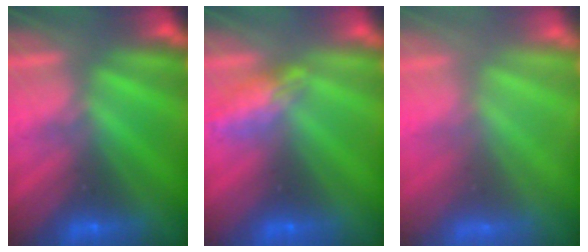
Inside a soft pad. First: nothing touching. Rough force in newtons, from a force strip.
{"total": 2.4}
{"total": 9.1}